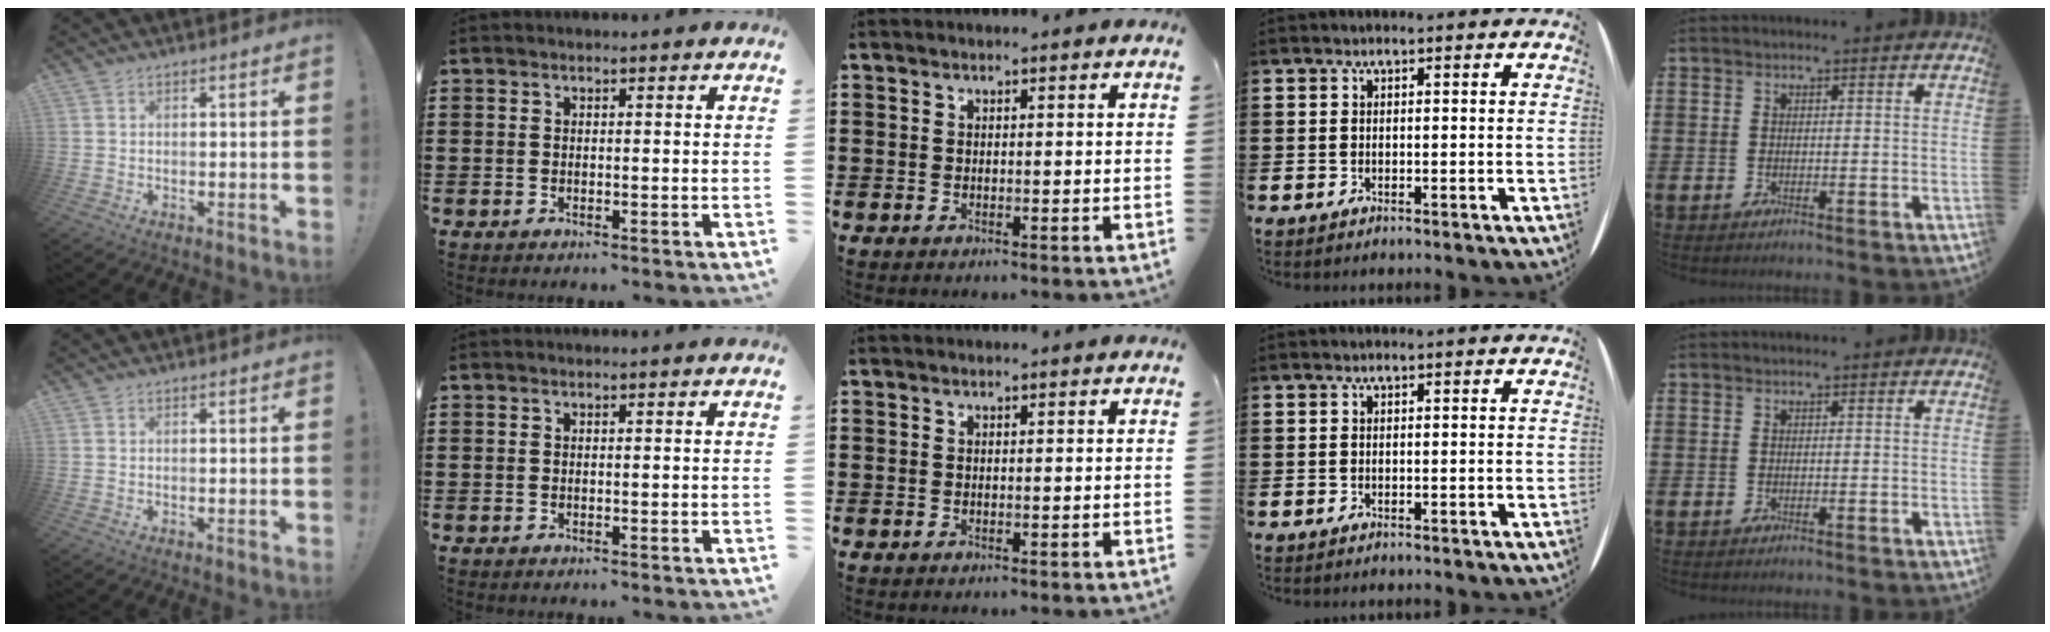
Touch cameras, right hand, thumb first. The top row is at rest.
{}